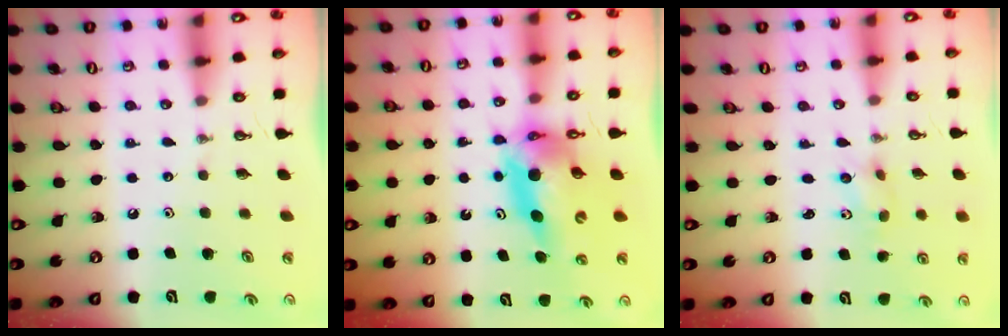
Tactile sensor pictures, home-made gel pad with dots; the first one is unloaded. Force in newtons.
{"total": 12.8, "press": 12.7, "slide": 1.2}
{"total": 3.8, "press": 3.4, "slide": 1.7}